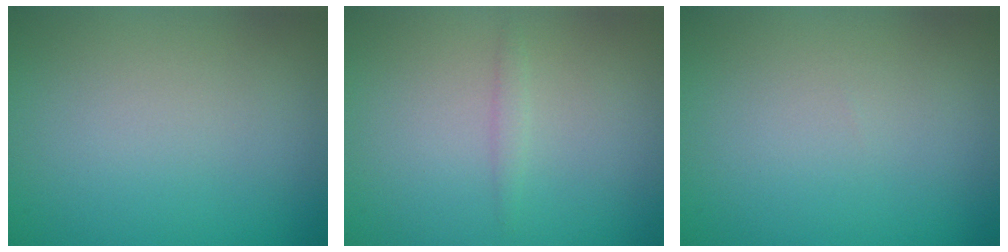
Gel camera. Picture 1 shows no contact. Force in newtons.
{"total": 0.8, "press": 0.8, "slide": 0.0}
{"total": 0.0}